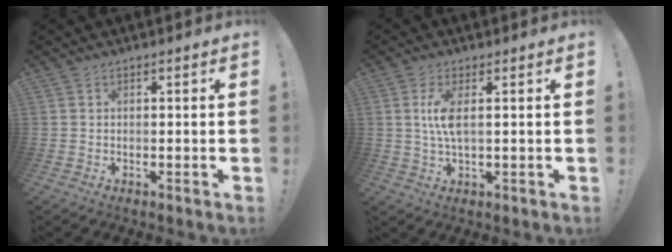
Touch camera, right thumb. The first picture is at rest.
{"total": 6.3, "force": [1.1, 1.7, 6.0], "torque": [-0.103, -0.008, 0.014]}